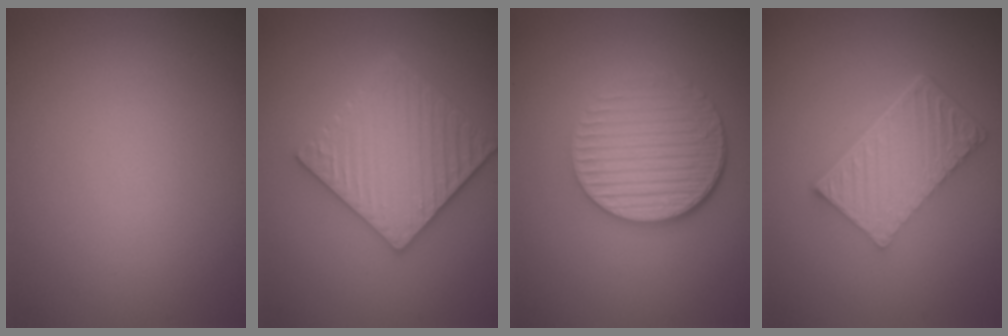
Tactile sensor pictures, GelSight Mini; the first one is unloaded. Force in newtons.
{"total": 5.9, "press": 5.8, "slide": 1.1}
{"total": 5.1, "press": 3.9, "slide": 3.3}
{"total": 6.2, "press": 4.3, "slide": 4.4}